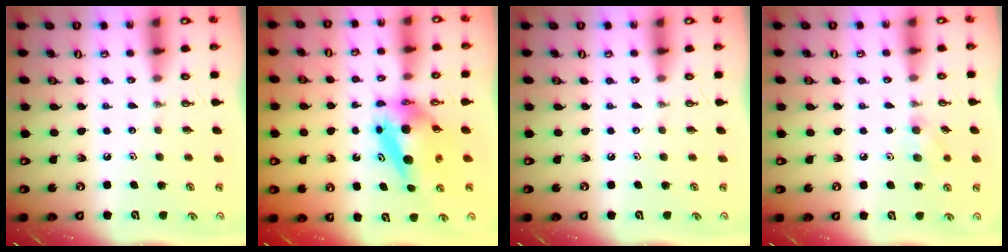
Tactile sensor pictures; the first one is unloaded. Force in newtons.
{"total": 6.8, "press": 6.7, "slide": 1.0}
{"total": 0.0}
{"total": 7.0, "press": 6.8, "slide": 1.5}